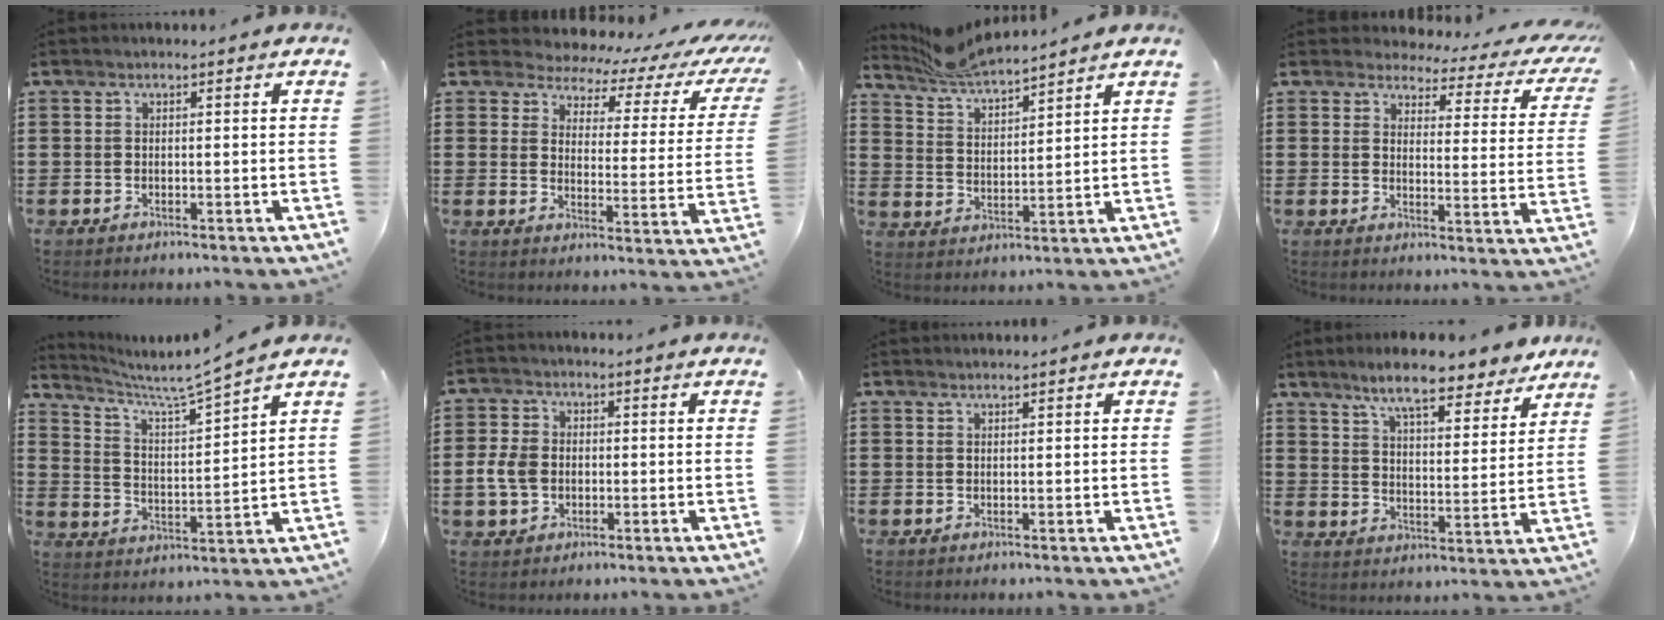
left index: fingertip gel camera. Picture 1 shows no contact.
{"total": 3.6, "force": [3.0, 1.7, 0.9], "torque": [-0.036, -0.027, 0.043]}
{"total": 6.4, "force": [6.2, 0.4, 1.7], "torque": [-0.057, -0.024, 0.112]}
{"total": 3.0, "force": [2.6, 0.7, 1.2], "torque": [-0.043, -0.018, 0.037]}
{"total": 5.3, "force": [4.7, -0.7, 2.3], "torque": [-0.068, -0.040, 0.070]}
{"total": 5.1, "force": [-0.7, 4.0, 3.0], "torque": [-0.092, 0.001, -0.022]}
{"total": 0.6, "force": [0.6, 0.0, 0.1], "torque": [-0.003, -0.002, 0.012]}
{"total": 8.3, "force": [7.4, 1.0, 3.8], "torque": [-0.091, -0.029, 0.130]}